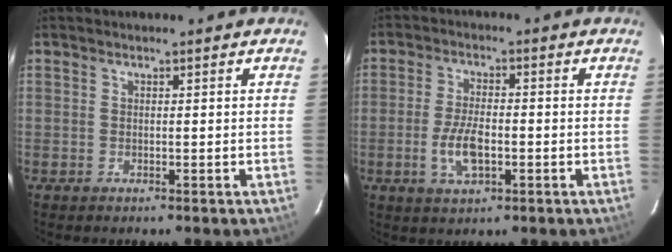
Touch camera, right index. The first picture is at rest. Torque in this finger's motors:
{"motor_torque": [1.13, -0.16, 0.61, 0.11]}